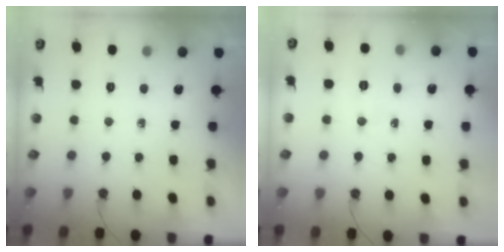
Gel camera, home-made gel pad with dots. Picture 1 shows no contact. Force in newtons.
{"total": 4.4, "press": 4.3, "slide": 1.2}